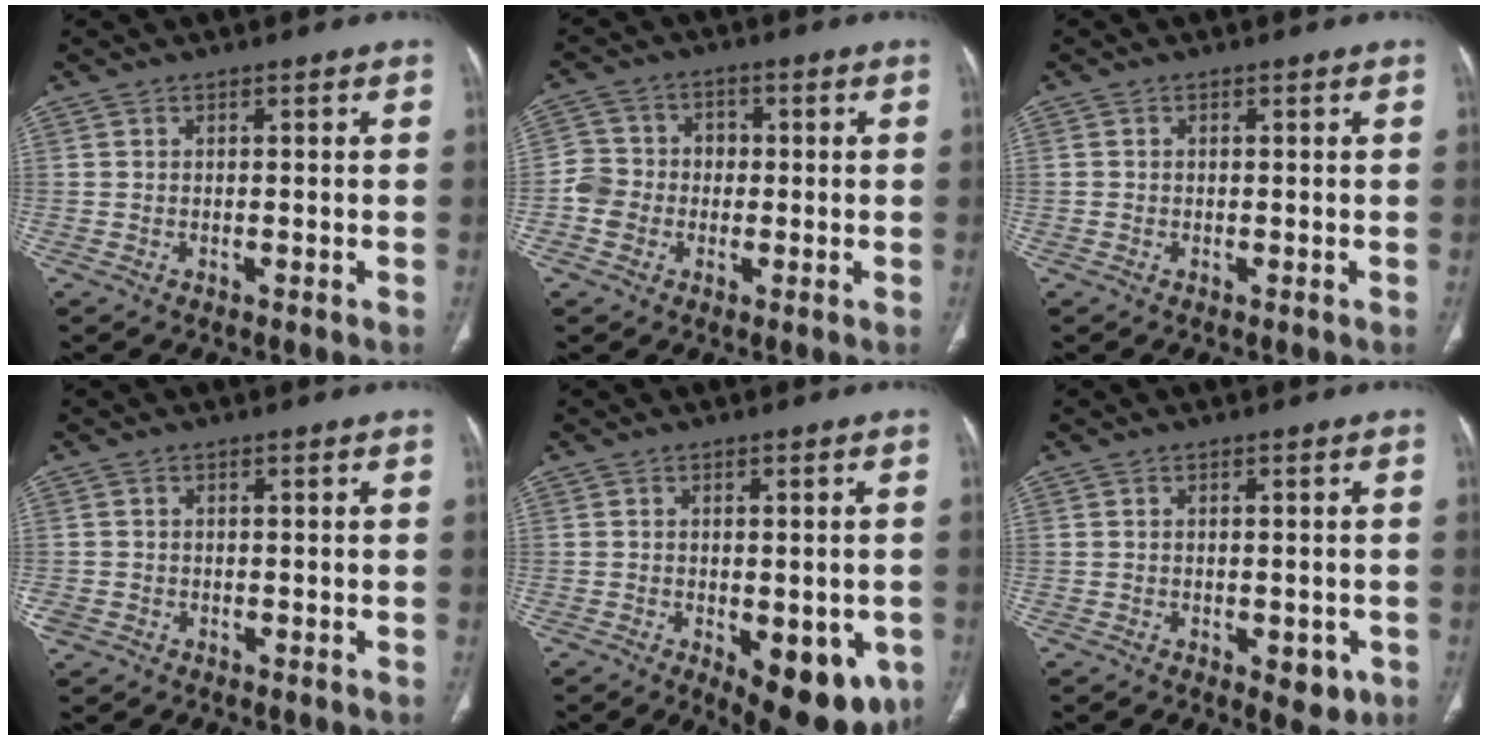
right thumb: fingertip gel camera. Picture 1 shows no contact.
{"total": 6.5, "force": [-1.2, 6.0, 2.2], "torque": [-0.019, 0.026, -0.032]}
{"total": 0.0}
{"total": 2.3, "force": [-0.8, 2.0, 0.8], "torque": [-0.017, 0.006, -0.014]}
{"total": 13.5, "force": [-4.7, 6.3, 11.0], "torque": [-0.120, -0.005, -0.047]}
{"total": 4.7, "force": [-1.7, 2.5, 3.5], "torque": [-0.024, -0.001, -0.013]}